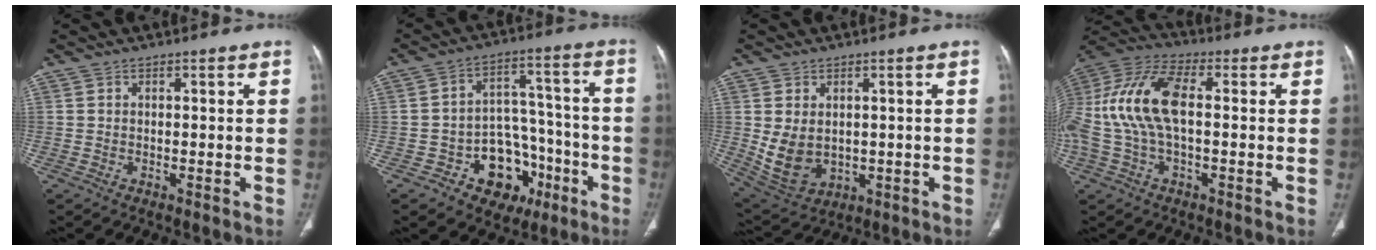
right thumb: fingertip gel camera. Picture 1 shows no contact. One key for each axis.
{"total": 14.2, "fx": -6.5, "fy": 10.3, "fz": 7.3, "tx": -0.050, "ty": 0.069, "tz": -0.086}
{"total": 8.6, "fx": 0.3, "fy": 6.3, "fz": 5.9, "tx": -0.102, "ty": -0.009, "tz": 0.035}
{"total": 16.1, "fx": 0.4, "fy": 7.5, "fz": 14.2, "tx": -0.319, "ty": 0.034, "tz": 0.006}